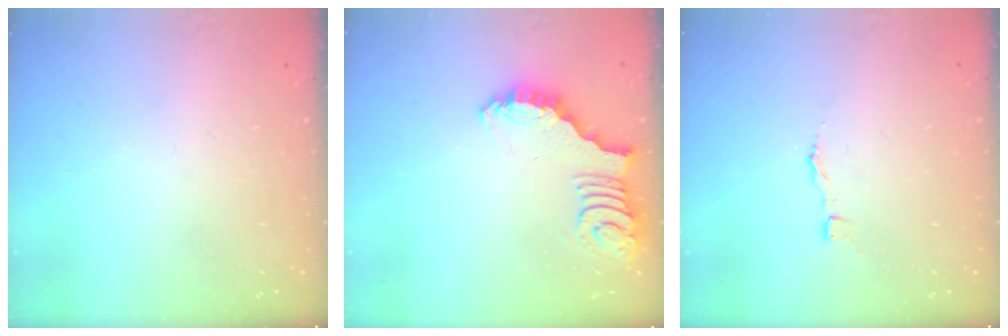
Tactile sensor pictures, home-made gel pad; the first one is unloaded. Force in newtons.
{"total": 2.6, "press": 2.5, "slide": 0.5}
{"total": 2.9, "press": 2.9, "slide": 0.2}